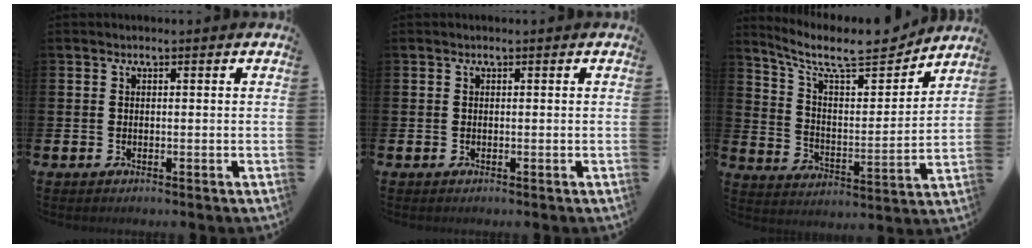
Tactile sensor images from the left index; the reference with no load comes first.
{"total": 0.0}
{"total": 9.4, "force": [8.3, 2.5, 3.6], "torque": [-0.094, -0.065, 0.142]}